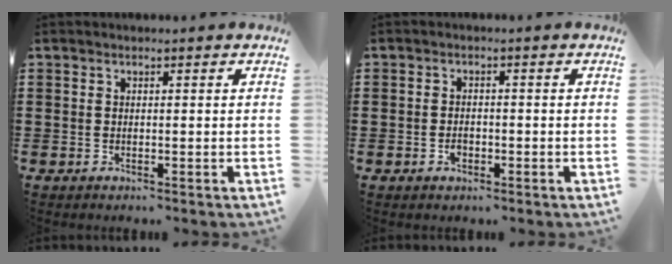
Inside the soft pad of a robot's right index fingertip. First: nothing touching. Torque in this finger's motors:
{"motor_torque": [0.86, 1.28, 0.00, 0.00]}